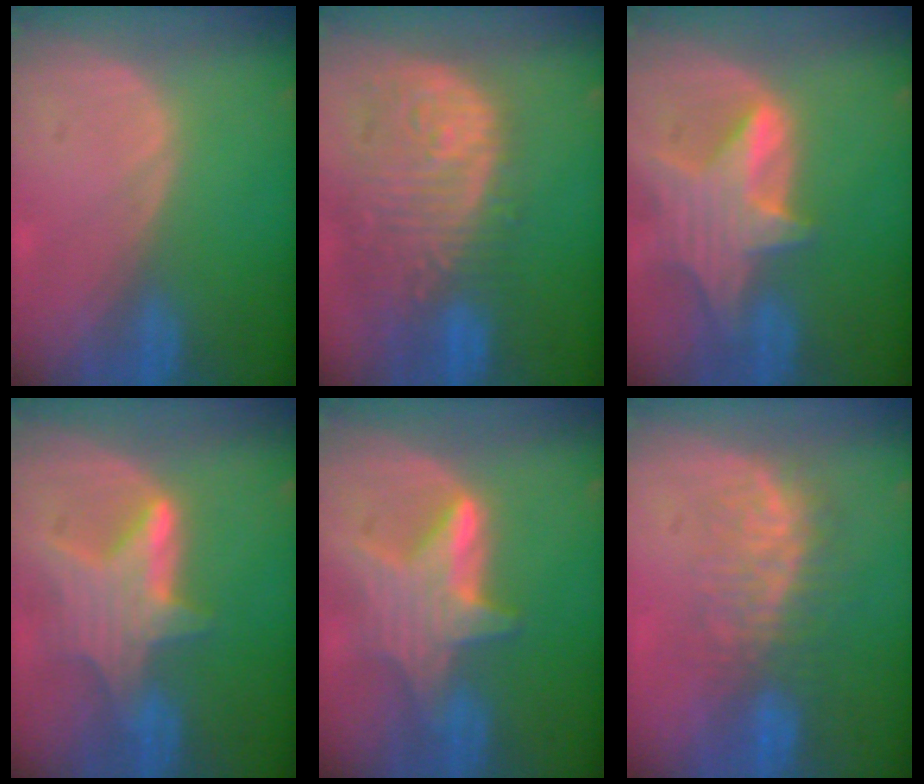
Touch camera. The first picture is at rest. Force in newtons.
{"total": 13.5, "press": 11.4, "slide": 7.3}
{"total": 8.5, "press": 7.5, "slide": 3.9}
{"total": 6.8, "press": 6.6, "slide": 1.7}
{"total": 7.1, "press": 7.1, "slide": 0.3}
{"total": 7.7, "press": 7.3, "slide": 2.7}